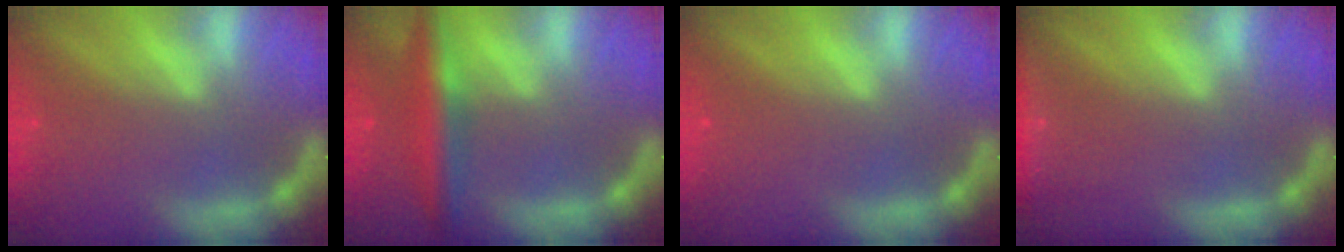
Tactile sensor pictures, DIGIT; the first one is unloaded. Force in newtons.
{"total": 5.5}
{"total": 0.0}
{"total": 3.0}